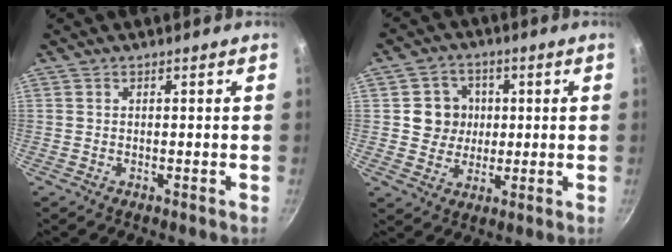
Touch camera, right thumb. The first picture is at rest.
{"total": 7.8, "force": [0.9, 7.3, 2.5], "torque": [-0.001, 0.006, 0.015]}